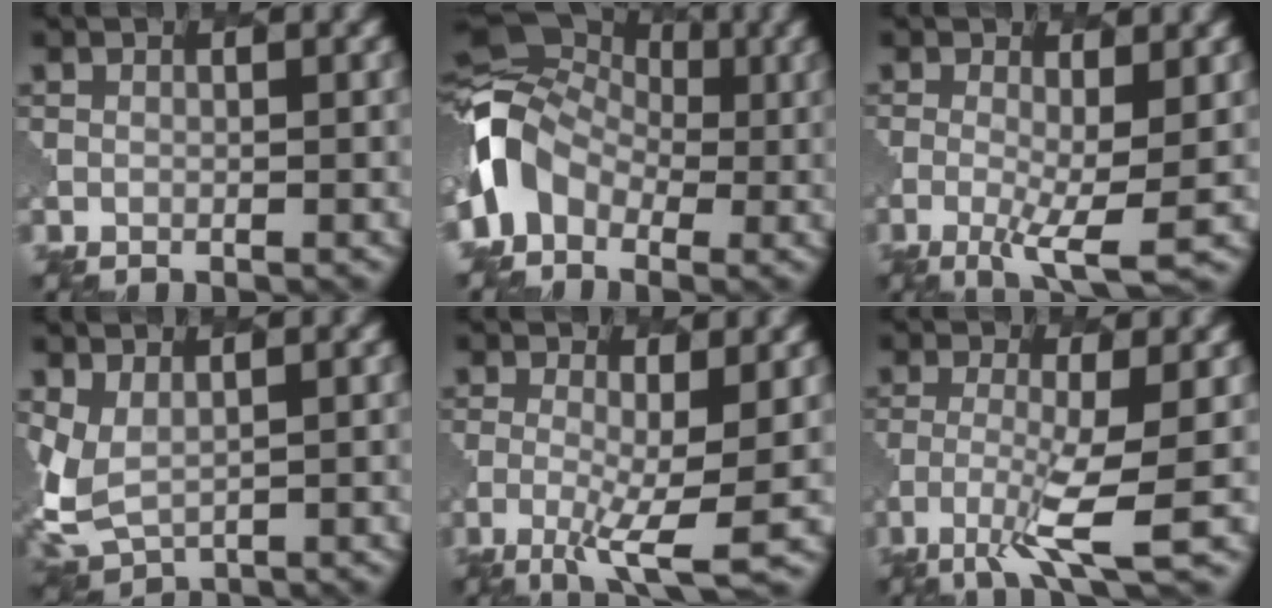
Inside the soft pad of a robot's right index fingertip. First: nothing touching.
{"total": 7.3, "force": [-1.2, 5.6, 4.4], "torque": [-0.083, 0.007, -0.046]}
{"total": 4.9, "force": [-1.0, 1.2, 4.7], "torque": [-0.087, -0.011, -0.018]}
{"total": 3.4, "force": [1.4, 2.1, 2.3], "torque": [-0.069, -0.012, 0.032]}
{"total": 5.5, "force": [-1.4, 1.3, 5.1], "torque": [-0.096, -0.007, -0.027]}
{"total": 4.8, "force": [-2.1, 0.4, 4.3], "torque": [-0.087, -0.011, -0.049]}